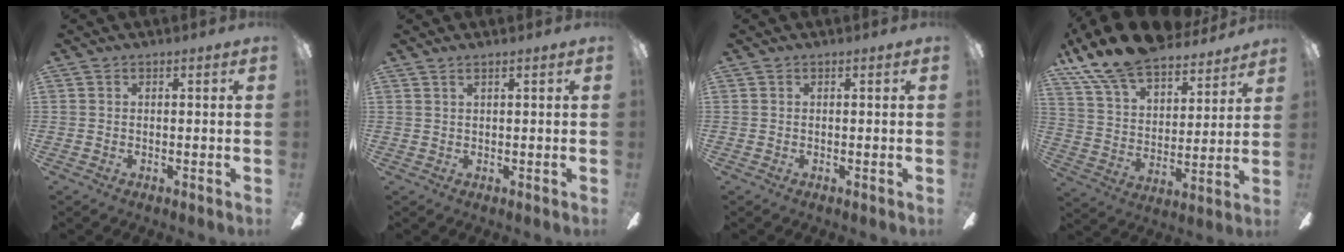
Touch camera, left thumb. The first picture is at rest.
{"total": 0.9, "force": [0.8, -0.1, 0.5], "torque": [-0.011, -0.001, 0.014]}
{"total": 0.0}
{"total": 15.6, "force": [13.0, 5.9, 6.4], "torque": [-0.135, -0.087, 0.236]}